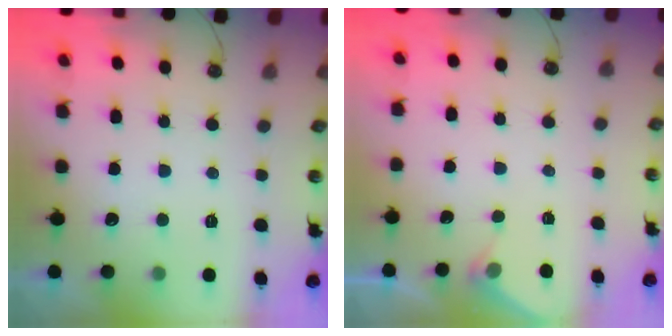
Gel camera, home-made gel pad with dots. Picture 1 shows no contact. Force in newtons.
{"total": 3.0, "press": 2.9, "slide": 0.4}